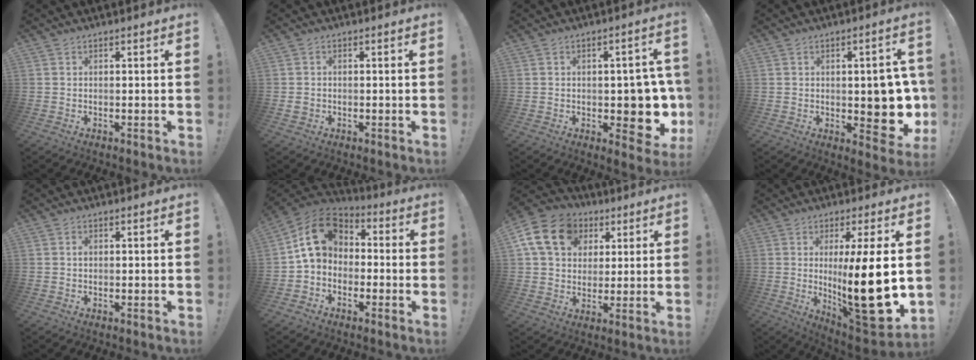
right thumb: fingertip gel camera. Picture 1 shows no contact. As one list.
[{"total": 1.4, "force": [-0.2, 1.4, 0.3], "torque": [-0.011, 0.007, -0.003]}, {"total": 9.1, "force": [-1.4, 5.8, 6.9], "torque": [-0.072, 0.005, -0.014]}, {"total": 10.8, "force": [-0.3, 6.0, 8.9], "torque": [-0.097, -0.004, 0.006]}, {"total": 0.5, "force": [0.0, 0.5, 0.1], "torque": [-0.003, 0.003, 0.000]}, {"total": 13.6, "force": [2.5, 10.7, 8.0], "torque": [-0.118, 0.011, 0.050]}, {"total": 17.0, "force": [6.0, 13.3, 8.8], "torque": [-0.136, -0.013, 0.118]}, {"total": 21.3, "force": [0.7, 3.5, 21.0], "torque": [-0.346, -0.030, 0.012]}]